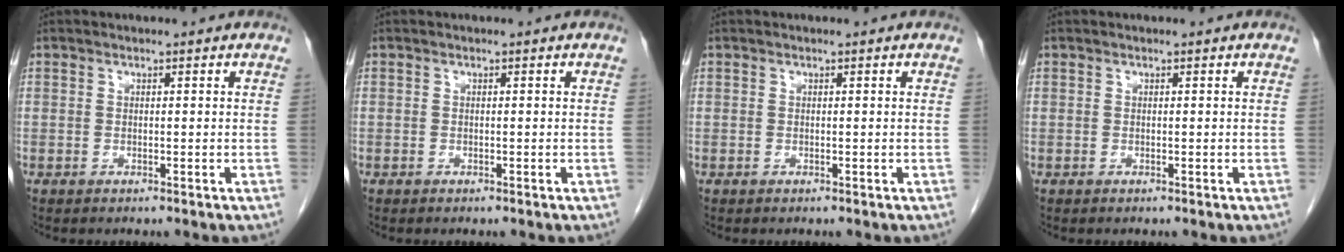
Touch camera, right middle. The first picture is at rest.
{"total": 0.0}
{"total": 0.0}
{"total": 0.0}